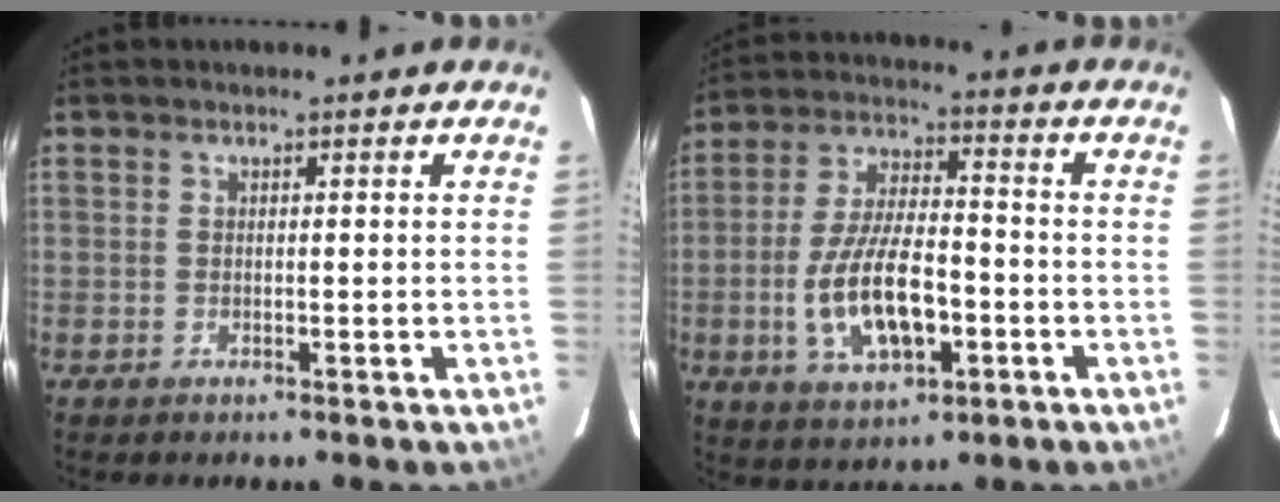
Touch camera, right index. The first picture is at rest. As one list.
[{"total": 13.9, "force": [-4.0, 6.0, 11.8], "torque": [-0.240, -0.003, -0.063]}]